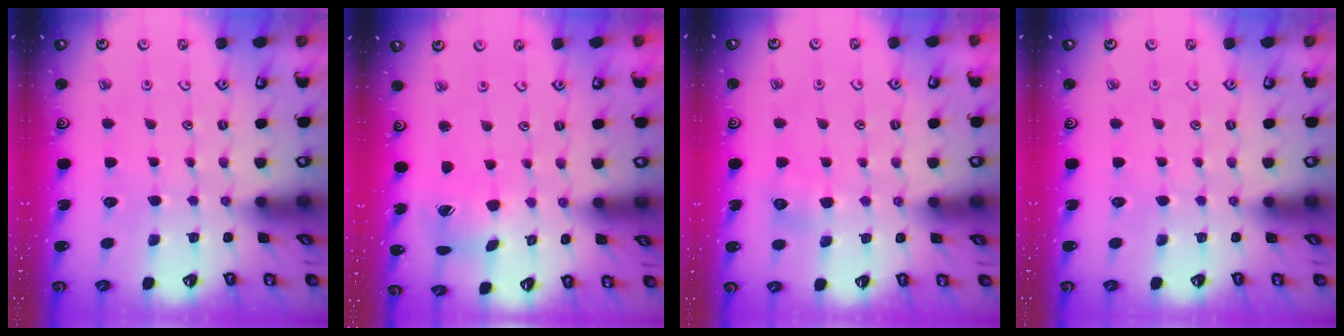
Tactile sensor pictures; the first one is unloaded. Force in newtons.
{"total": 6.1, "press": 6.0, "slide": 0.4}
{"total": 5.7, "press": 5.6, "slide": 0.8}
{"total": 0.0}